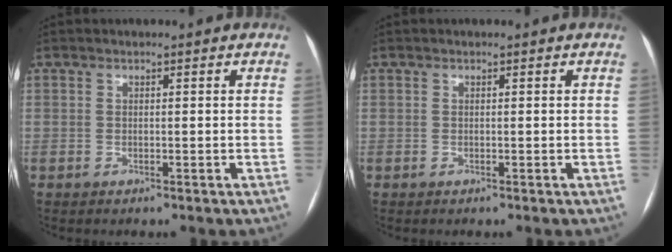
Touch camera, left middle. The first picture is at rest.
{"total": 0.0}